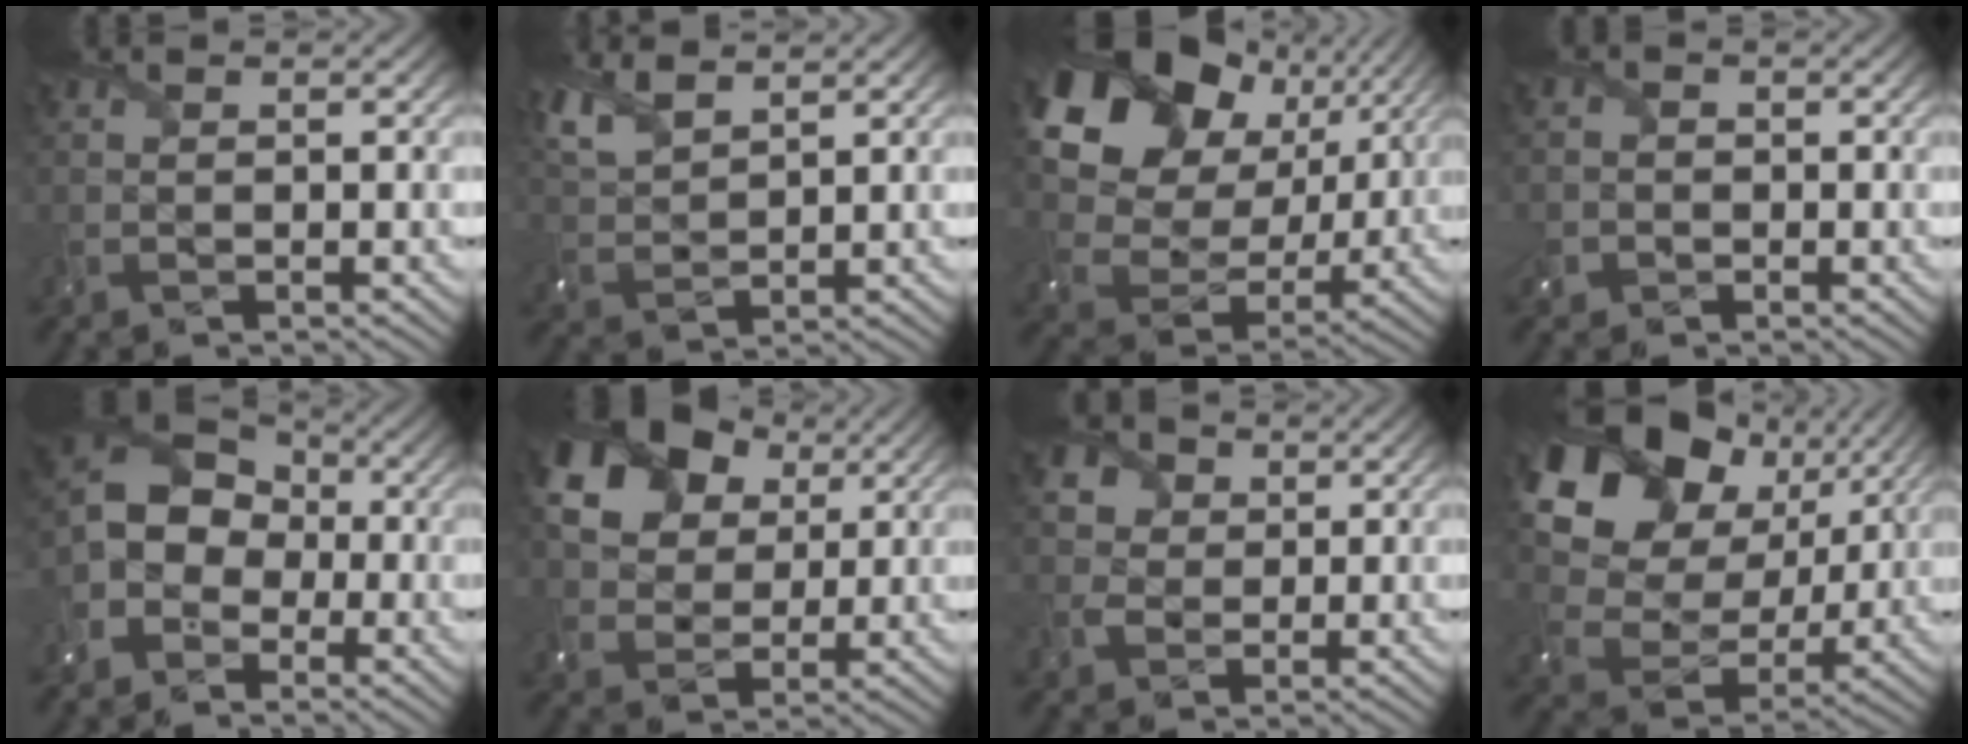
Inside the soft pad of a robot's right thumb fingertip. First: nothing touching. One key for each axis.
{"total": 6.0, "fx": 4.4, "fy": 2.3, "fz": 3.4, "tx": -0.100, "ty": 0.009, "tz": 0.095}
{"total": 18.3, "fx": 8.0, "fy": 13.1, "fz": 9.8, "tx": -0.230, "ty": 0.024, "tz": 0.154}
{"total": 2.7, "fx": -1.2, "fy": 2.3, "fz": 0.6, "tx": -0.017, "ty": -0.003, "tz": -0.030}
{"total": 8.8, "fx": -3.1, "fy": 6.9, "fz": 4.5, "tx": -0.102, "ty": -0.009, "tz": -0.069}
{"total": 14.5, "fx": 6.3, "fy": 10.4, "fz": 7.8, "tx": -0.194, "ty": 0.045, "tz": 0.118}
{"total": 4.3, "fx": 0.8, "fy": 3.9, "fz": 1.6, "tx": -0.056, "ty": 0.005, "tz": 0.005}
{"total": 18.0, "fx": 8.4, "fy": 12.9, "fz": 9.4, "tx": -0.222, "ty": 0.029, "tz": 0.157}